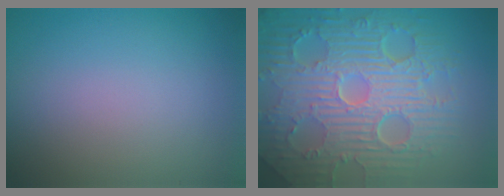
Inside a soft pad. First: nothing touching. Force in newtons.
{"total": 11.6, "press": 7.4, "slide": 8.9}